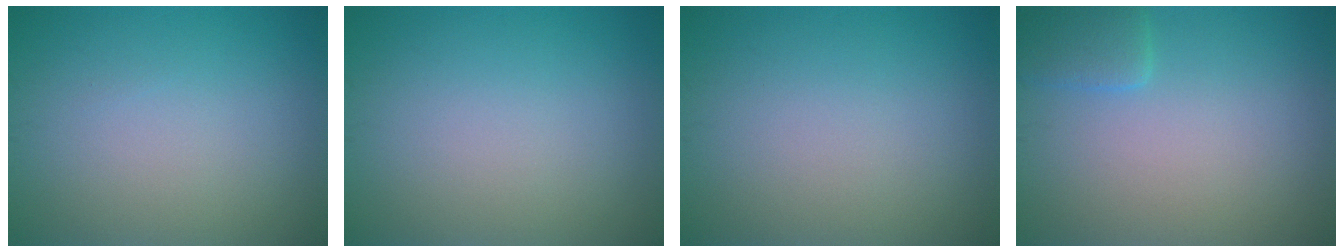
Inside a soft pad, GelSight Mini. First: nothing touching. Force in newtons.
{"total": 0.0}
{"total": 0.0}
{"total": 2.3, "press": 2.3, "slide": 0.2}